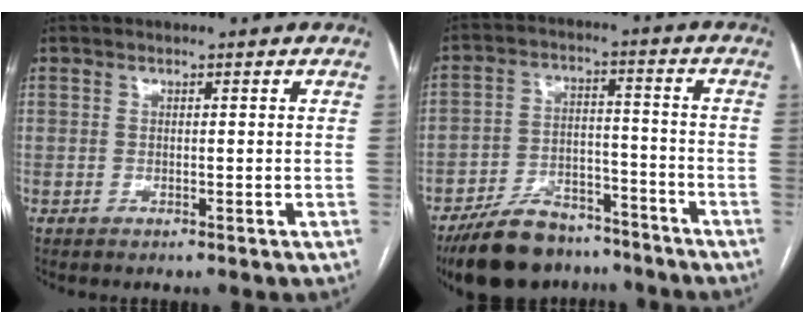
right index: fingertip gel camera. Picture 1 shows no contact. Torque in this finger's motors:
{"motor_torque": [-1.07, -1.07, -0.83, -0.21]}